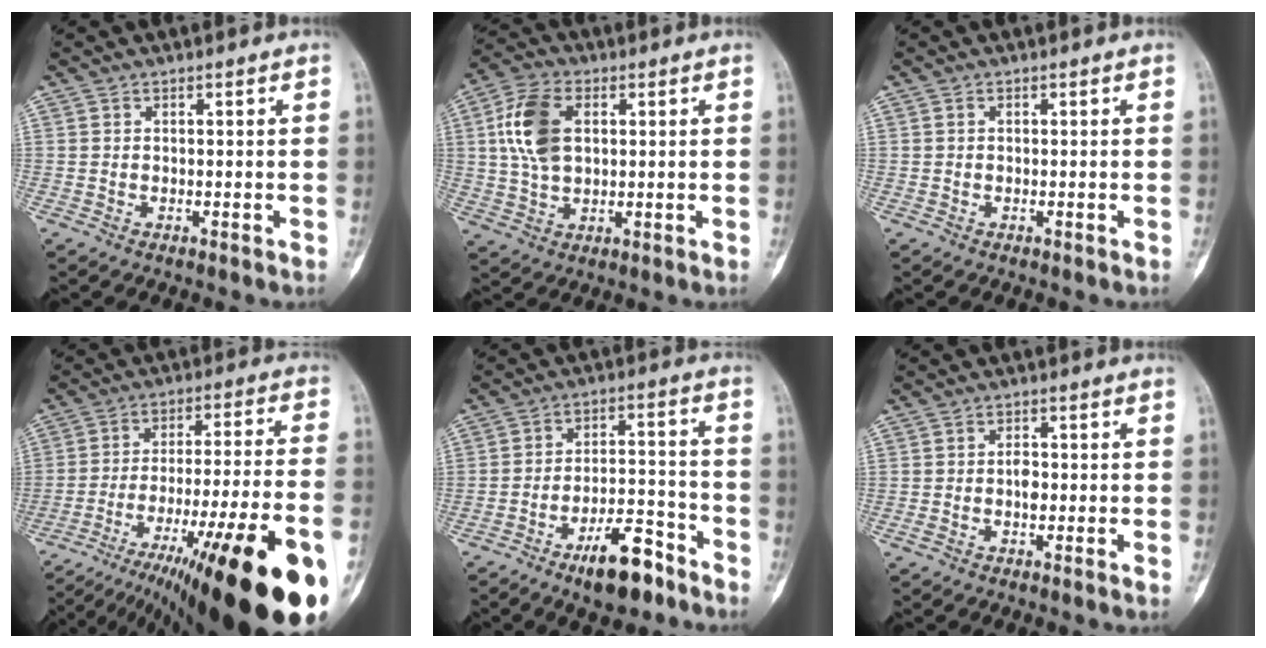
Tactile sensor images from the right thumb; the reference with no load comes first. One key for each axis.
{"total": 11.1, "fx": 2.3, "fy": 6.8, "fz": 8.5, "tx": -0.168, "ty": 0.008, "tz": 0.044}
{"total": 0.0}
{"total": 33.0, "fx": -18.8, "fy": 5.7, "fz": 26.5, "tx": -0.355, "ty": 0.028, "tz": -0.289}
{"total": 11.5, "fx": -7.6, "fy": 4.3, "fz": 7.5, "tx": -0.104, "ty": 0.061, "tz": -0.124}
{"total": 2.8, "fx": -0.4, "fy": 1.4, "fz": 2.4, "tx": -0.039, "ty": 0.002, "tz": -0.012}